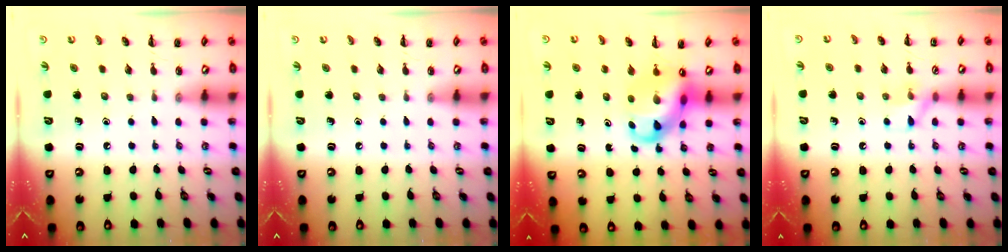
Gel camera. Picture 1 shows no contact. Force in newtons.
{"total": 0.0}
{"total": 8.3, "press": 7.9, "slide": 2.3}
{"total": 6.6, "press": 6.5, "slide": 0.9}